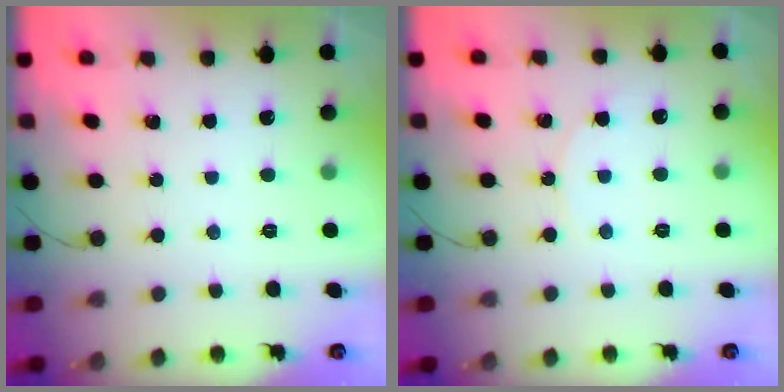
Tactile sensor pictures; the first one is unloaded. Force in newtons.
{"total": 3.8, "press": 3.7, "slide": 0.5}